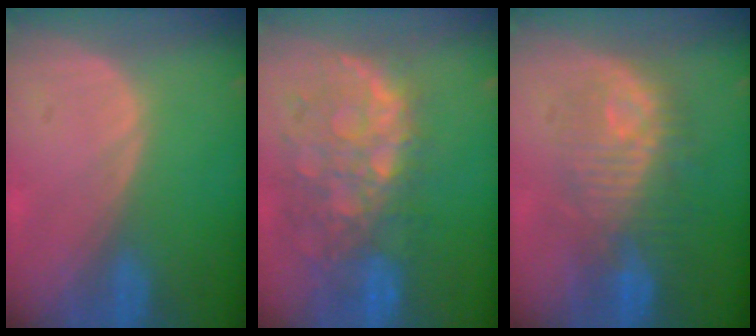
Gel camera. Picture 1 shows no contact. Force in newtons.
{"total": 11.2, "press": 9.7, "slide": 5.5}
{"total": 9.4, "press": 9.4, "slide": 1.2}